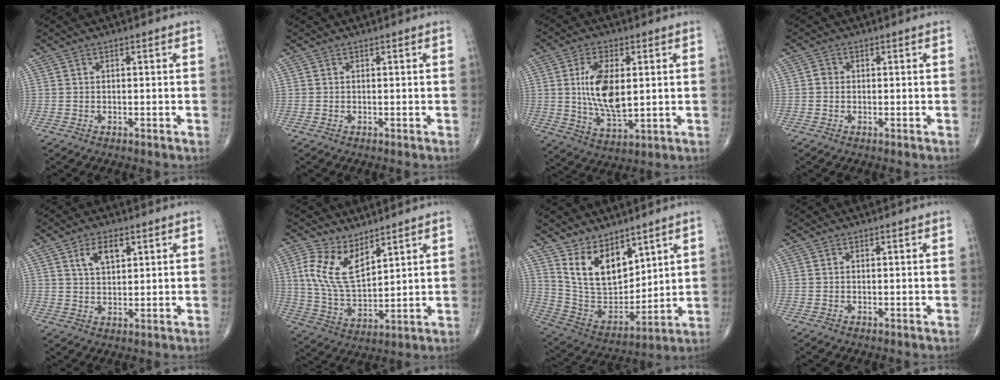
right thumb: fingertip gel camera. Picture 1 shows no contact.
{"total": 0.0}
{"total": 12.2, "force": [1.5, 5.9, 10.5], "torque": [-0.194, -0.018, 0.034]}
{"total": 1.2, "force": [-0.1, 1.1, 0.5], "torque": [-0.003, 0.003, -0.005]}
{"total": 5.5, "force": [2.6, 2.8, 3.9], "torque": [-0.062, -0.010, 0.049]}
{"total": 11.2, "force": [5.9, 5.5, 7.9], "torque": [-0.145, -0.034, 0.126]}
{"total": 13.7, "force": [8.0, 7.6, 8.1], "torque": [-0.109, -0.054, 0.178]}
{"total": 0.0}